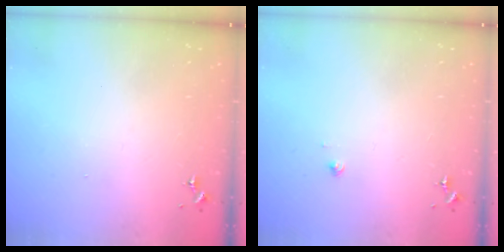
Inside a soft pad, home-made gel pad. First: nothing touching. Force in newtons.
{"total": 1.9, "press": 1.9, "slide": 0.1}